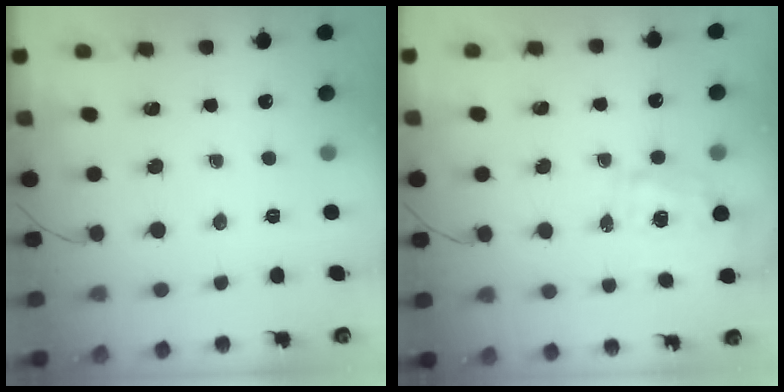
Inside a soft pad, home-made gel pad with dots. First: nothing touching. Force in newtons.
{"total": 1.7, "press": 1.6, "slide": 0.5}